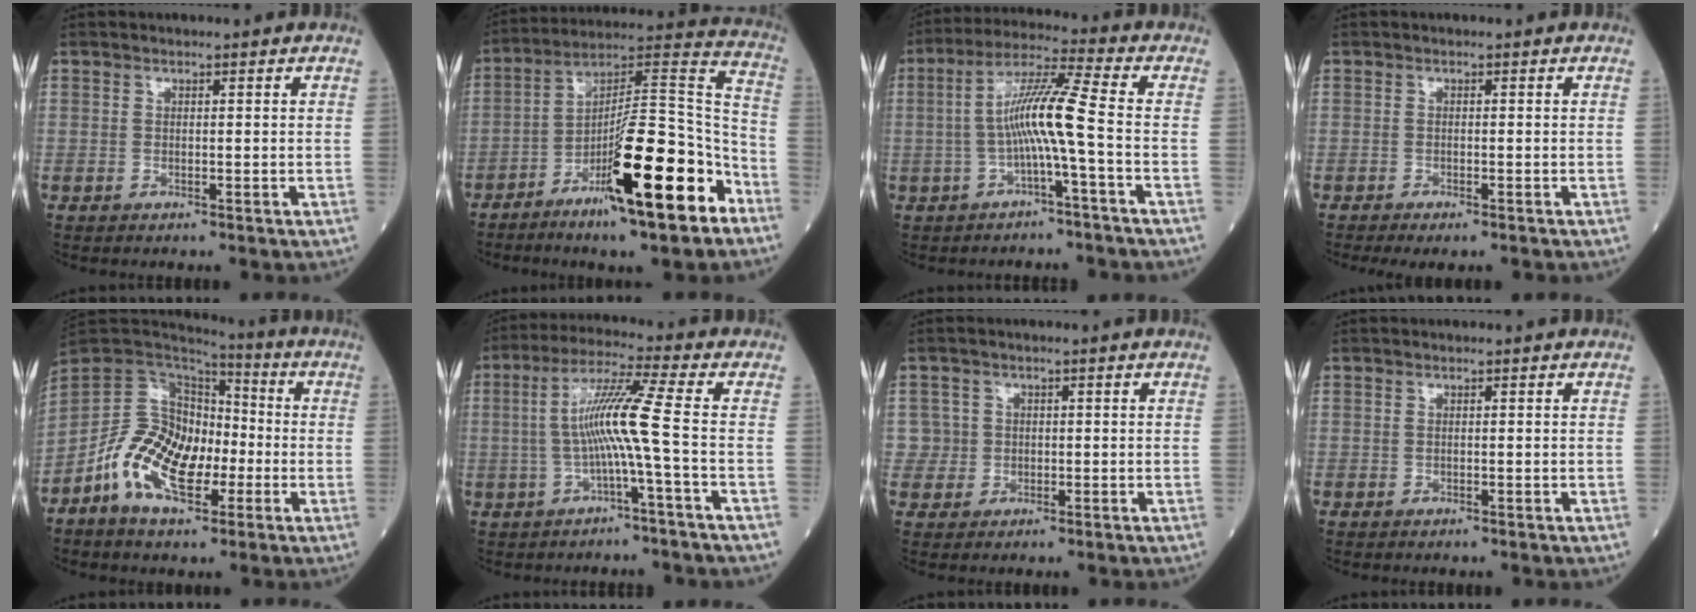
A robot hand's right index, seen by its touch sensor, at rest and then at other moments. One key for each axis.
{"total": 20.3, "fx": -10.2, "fy": 2.8, "fz": 17.3, "tx": -0.268, "ty": -0.004, "tz": -0.161}
{"total": 8.4, "fx": -1.4, "fy": -0.9, "fz": 8.2, "tx": -0.158, "ty": 0.023, "tz": -0.025}
{"total": 3.7, "fx": -3.0, "fy": 0.6, "fz": 2.0, "tx": -0.019, "ty": -0.007, "tz": -0.041}
{"total": 12.9, "fx": -4.1, "fy": 7.2, "fz": 9.9, "tx": -0.205, "ty": 0.020, "tz": -0.072}
{"total": 8.1, "fx": -0.9, "fy": -1.6, "fz": 7.9, "tx": -0.158, "ty": 0.020, "tz": -0.014}
{"total": 2.6, "fx": 0.2, "fy": 2.6, "fz": -0.5, "tx": 0.022, "ty": 0.008, "tz": 0.002}
{"total": 0.0}